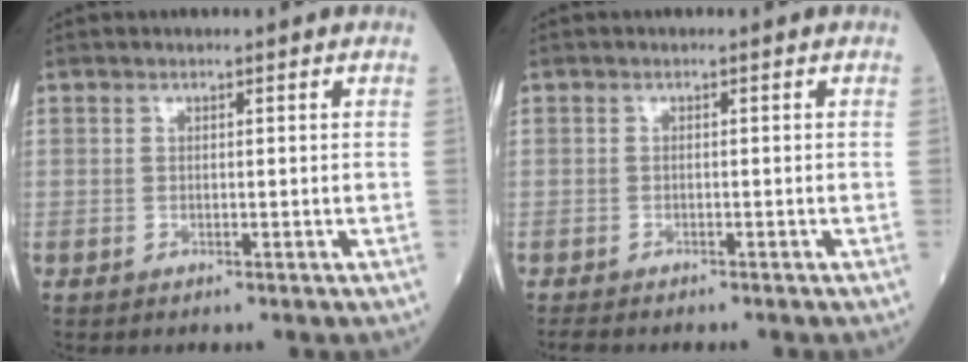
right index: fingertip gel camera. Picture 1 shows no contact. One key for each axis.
{"total": 1.9, "fx": -1.8, "fy": 0.7, "fz": 0.4, "tx": -0.011, "ty": -0.003, "tz": -0.029}